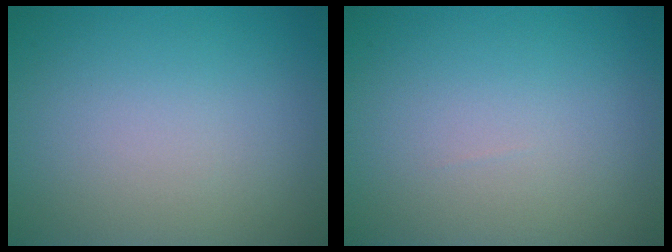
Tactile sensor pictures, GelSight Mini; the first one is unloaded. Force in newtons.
{"total": 0.0}